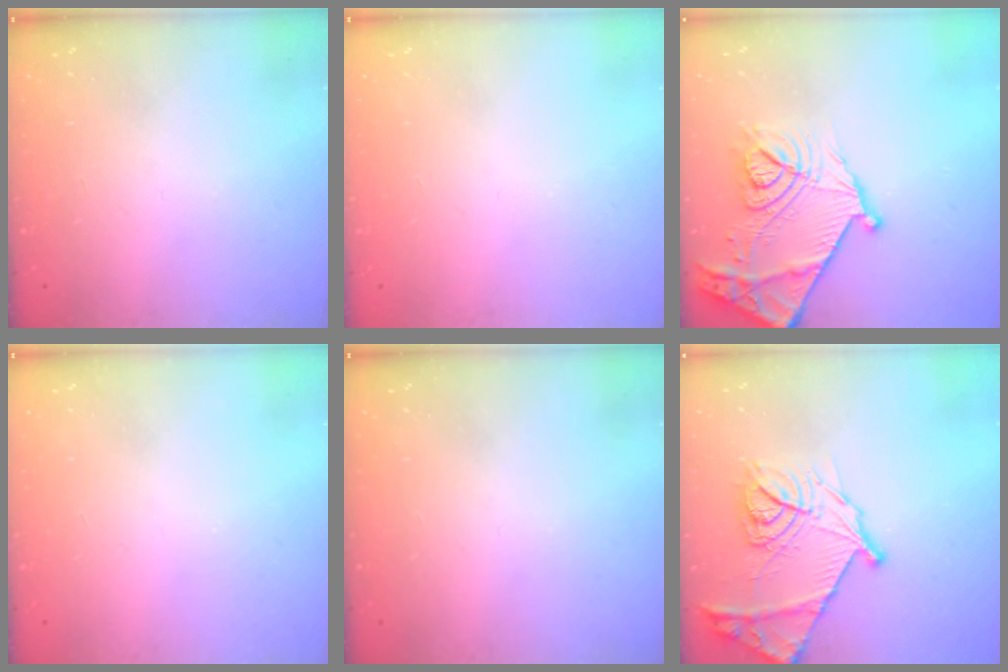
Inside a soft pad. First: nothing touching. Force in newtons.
{"total": 0.0}
{"total": 21.8, "press": 21.8, "slide": 1.1}
{"total": 0.0}
{"total": 0.0}
{"total": 19.1, "press": 19.0, "slide": 1.8}